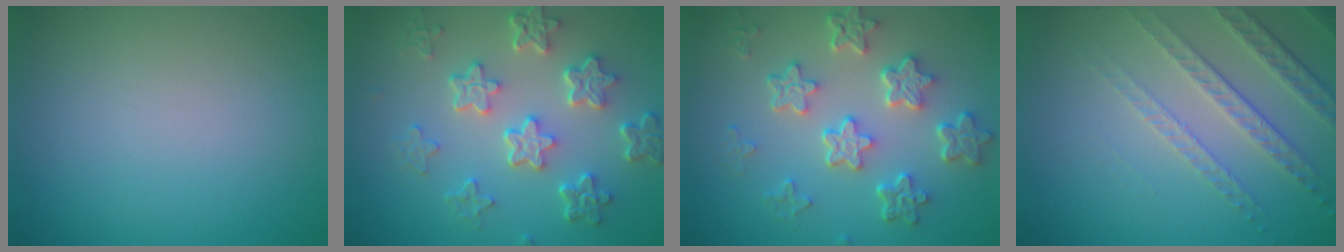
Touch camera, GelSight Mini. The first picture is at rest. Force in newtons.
{"total": 5.7, "press": 4.3, "slide": 3.7}
{"total": 5.6, "press": 4.4, "slide": 3.6}
{"total": 4.6, "press": 3.3, "slide": 3.2}